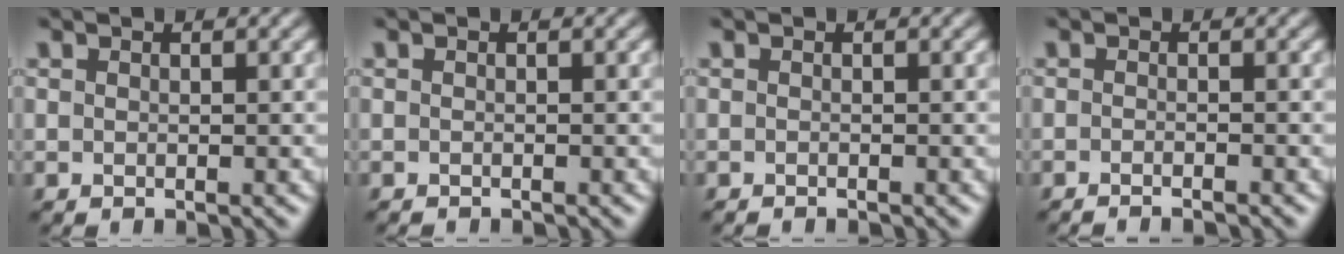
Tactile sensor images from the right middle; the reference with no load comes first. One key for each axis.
{"total": 1.0, "fx": -0.9, "fy": 0.2, "fz": 0.2, "tx": 0.002, "ty": -0.006, "tz": -0.014}
{"total": 0.7, "fx": -0.6, "fy": 0.1, "fz": 0.2, "tx": 0.001, "ty": -0.002, "tz": -0.011}
{"total": 1.9, "fx": -1.4, "fy": 0.5, "fz": 1.2, "tx": -0.009, "ty": -0.001, "tz": -0.026}